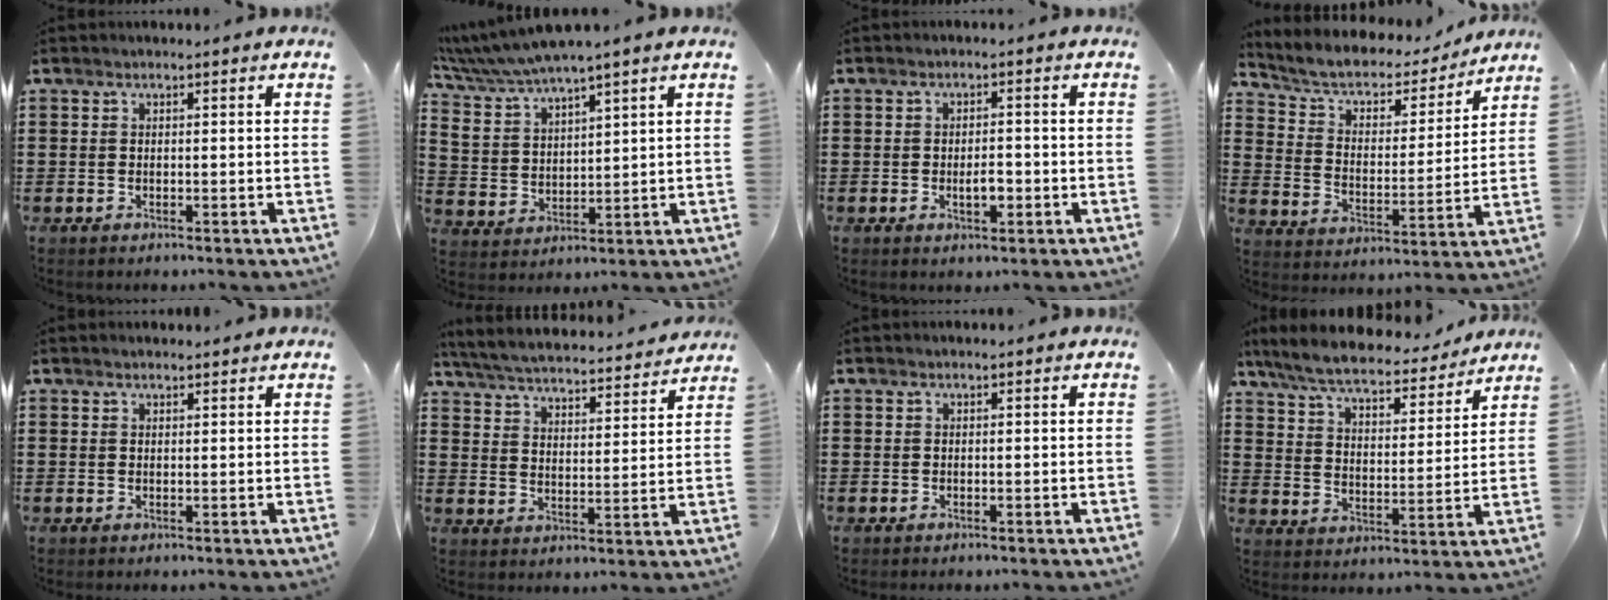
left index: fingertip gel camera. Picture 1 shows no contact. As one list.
[{"total": 5.1, "force": [4.8, 0.6, 1.7], "torque": [-0.055, -0.023, 0.084]}, {"total": 2.9, "force": [-0.6, 1.3, 2.5], "torque": [-0.039, 0.000, -0.014]}, {"total": 5.0, "force": [3.8, 2.4, 2.1], "torque": [-0.063, -0.024, 0.058]}, {"total": 0.9, "force": [0.8, 0.2, 0.1], "torque": [-0.003, 0.000, 0.017]}, {"total": 4.7, "force": [4.6, -0.2, 0.8], "torque": [-0.040, -0.035, 0.076]}, {"total": 0.0}, {"total": 7.4, "force": [6.7, 0.9, 3.0], "torque": [-0.086, -0.035, 0.118]}]